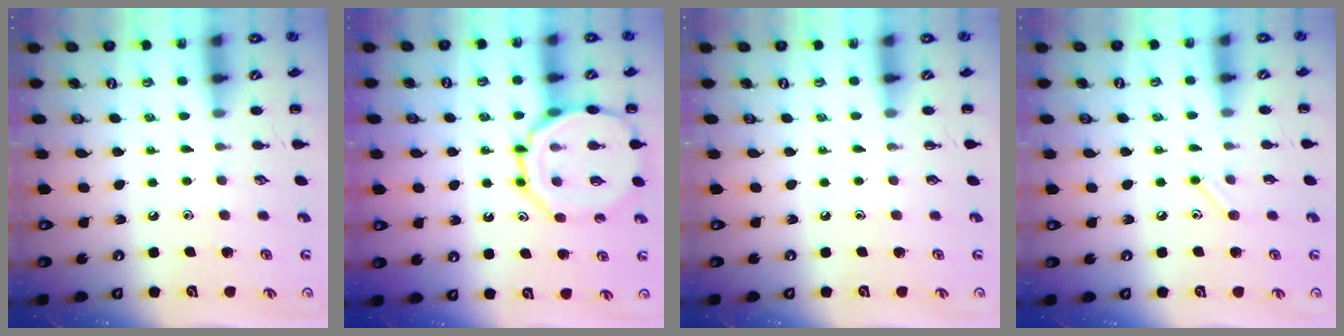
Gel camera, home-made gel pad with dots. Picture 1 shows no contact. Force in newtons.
{"total": 14.6, "press": 14.6, "slide": 1.6}
{"total": 0.0}
{"total": 6.7, "press": 6.5, "slide": 1.6}